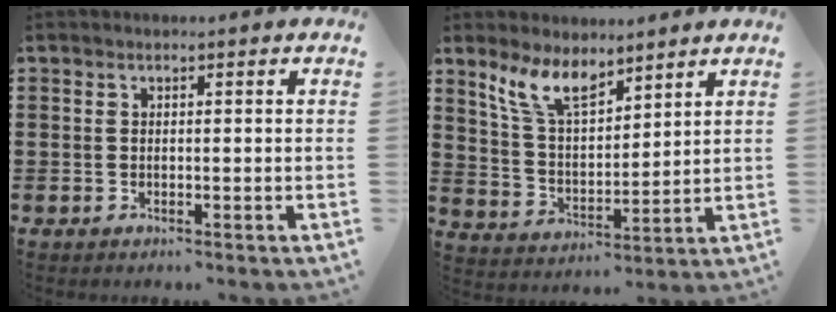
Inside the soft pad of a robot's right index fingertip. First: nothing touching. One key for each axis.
{"total": 8.3, "fx": 6.4, "fy": 2.8, "fz": 4.5, "tx": -0.108, "ty": -0.016, "tz": 0.120}